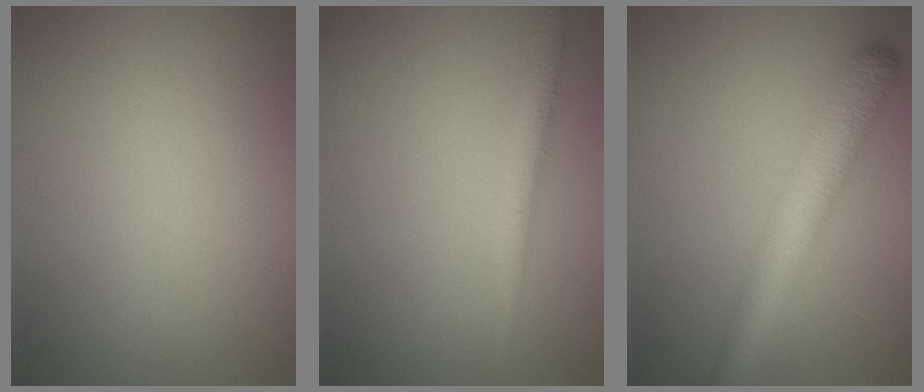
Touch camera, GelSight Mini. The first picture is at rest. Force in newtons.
{"total": 2.1, "press": 2.1, "slide": 0.0}
{"total": 5.0, "press": 5.0, "slide": 0.1}